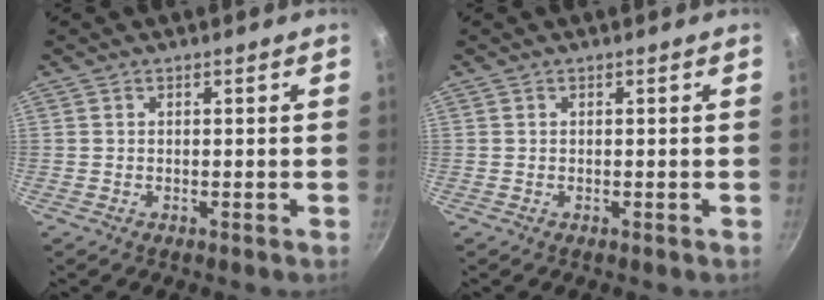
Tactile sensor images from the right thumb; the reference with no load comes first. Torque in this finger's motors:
{"motor_torque": [-0.03, -0.01, 0.00, 0.00, 0.00]}